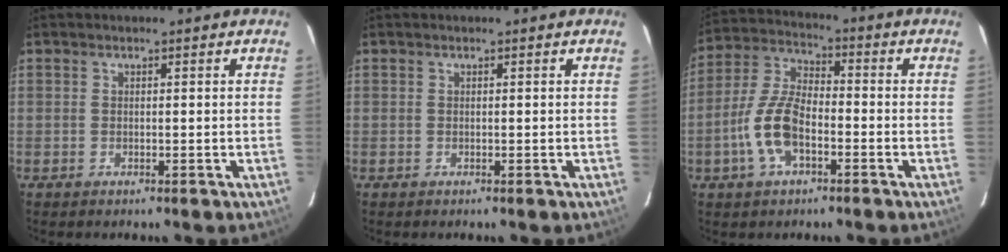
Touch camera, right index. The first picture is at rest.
{"total": 0.0}
{"total": 10.7, "force": [-3.9, 5.0, 8.6], "torque": [-0.189, 0.008, -0.074]}